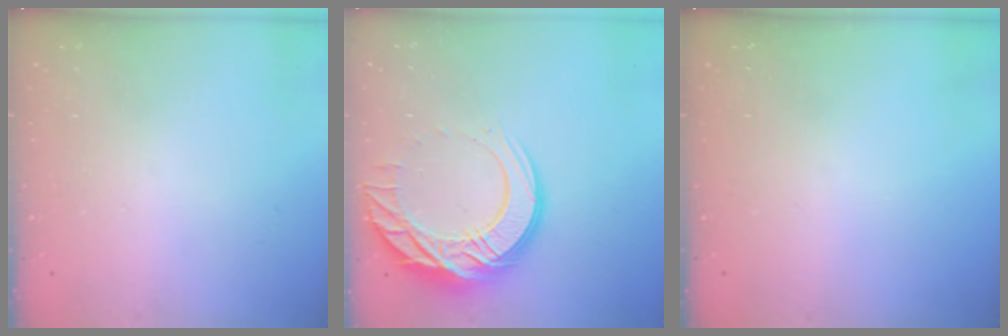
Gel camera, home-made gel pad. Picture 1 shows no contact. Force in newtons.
{"total": 18.7, "press": 18.6, "slide": 1.8}
{"total": 0.0}